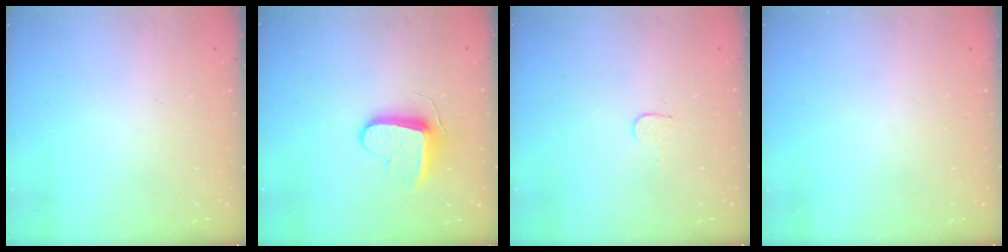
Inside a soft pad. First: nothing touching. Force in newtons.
{"total": 9.3, "press": 9.3, "slide": 0.1}
{"total": 3.4, "press": 3.4, "slide": 0.2}
{"total": 0.0}